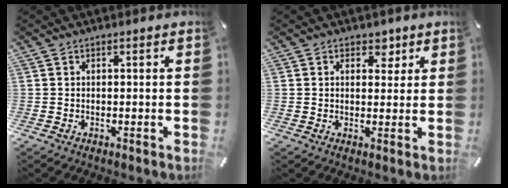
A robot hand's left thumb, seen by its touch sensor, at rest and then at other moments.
{"total": 3.8, "force": [1.9, 2.7, 1.9], "torque": [-0.004, -0.009, 0.025]}